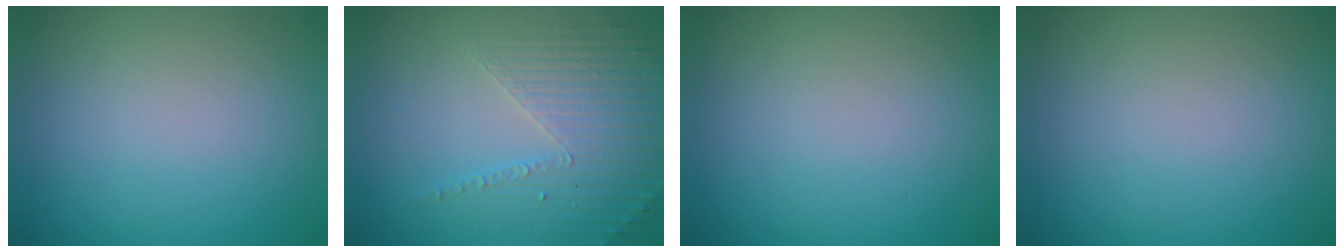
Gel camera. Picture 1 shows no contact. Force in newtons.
{"total": 5.2, "press": 3.1, "slide": 4.1}
{"total": 0.0}
{"total": 0.0}